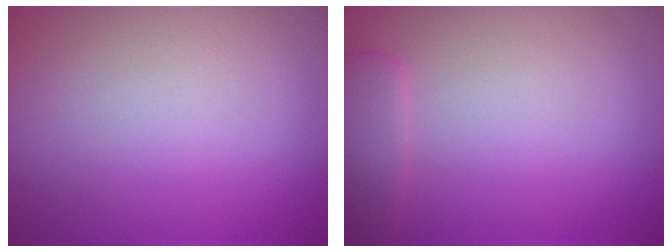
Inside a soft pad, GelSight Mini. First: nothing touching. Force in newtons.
{"total": 1.8, "press": 1.8, "slide": 0.1}